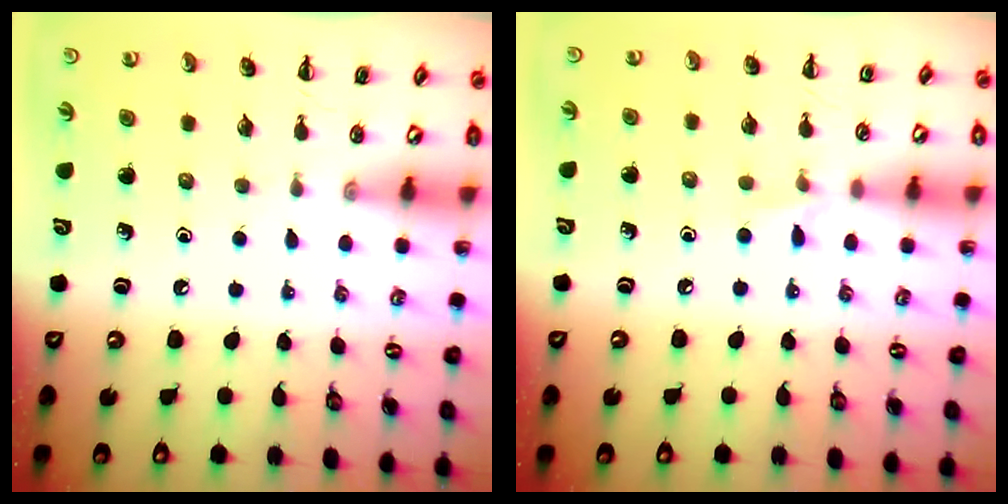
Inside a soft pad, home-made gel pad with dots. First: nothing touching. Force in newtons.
{"total": 4.1, "press": 3.8, "slide": 1.4}